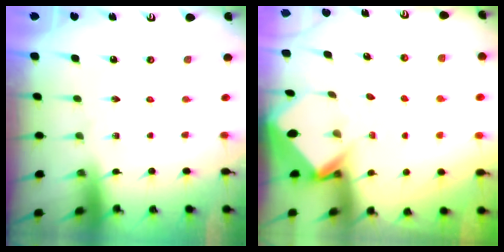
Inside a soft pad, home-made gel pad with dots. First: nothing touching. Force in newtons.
{"total": 3.3, "press": 3.3, "slide": 0.3}